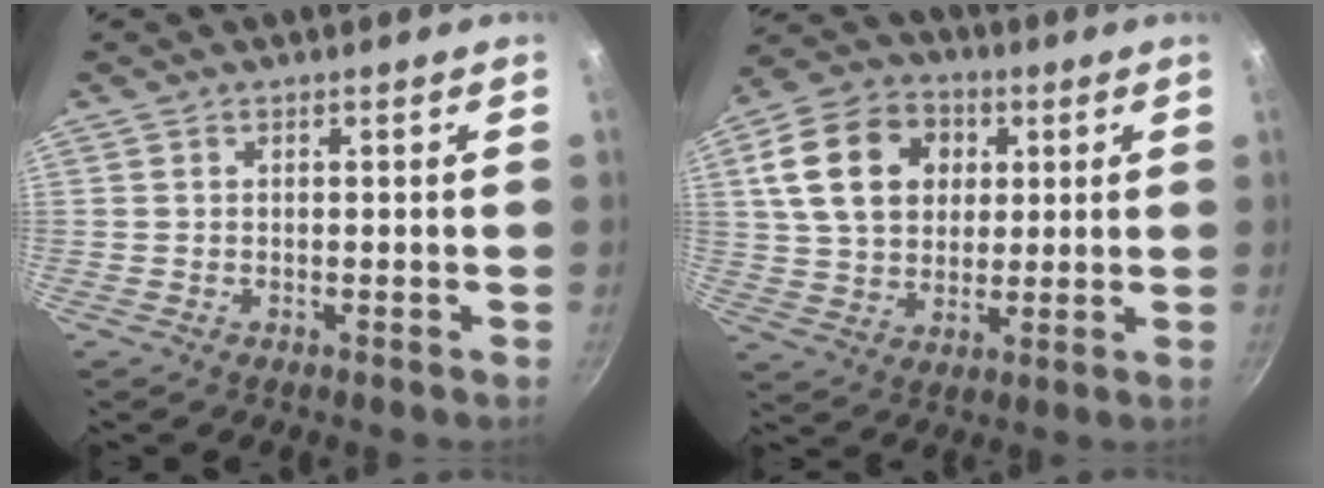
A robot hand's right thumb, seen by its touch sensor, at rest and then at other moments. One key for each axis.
{"total": 16.4, "fx": 4.5, "fy": 12.4, "fz": 9.8, "tx": -0.153, "ty": 0.005, "tz": 0.071}